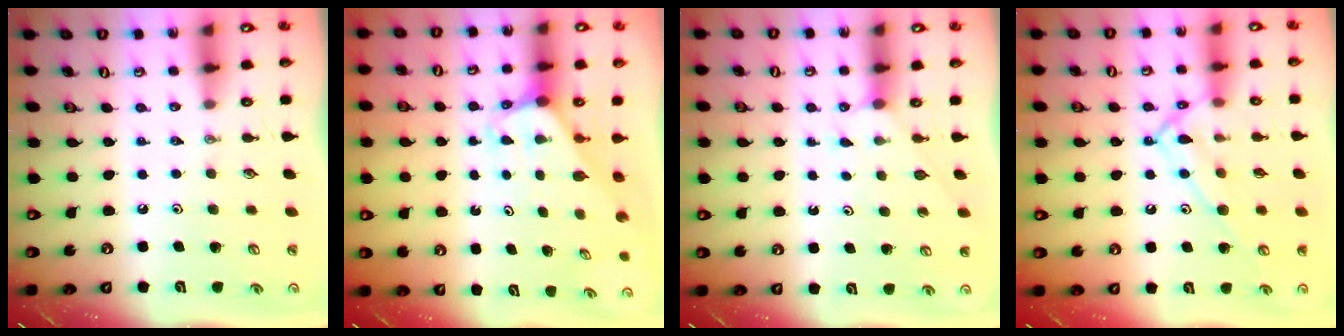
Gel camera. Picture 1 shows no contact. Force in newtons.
{"total": 2.2, "press": 2.2, "slide": 0.1}
{"total": 3.7, "press": 3.7, "slide": 0.4}
{"total": 13.3, "press": 13.3, "slide": 0.8}